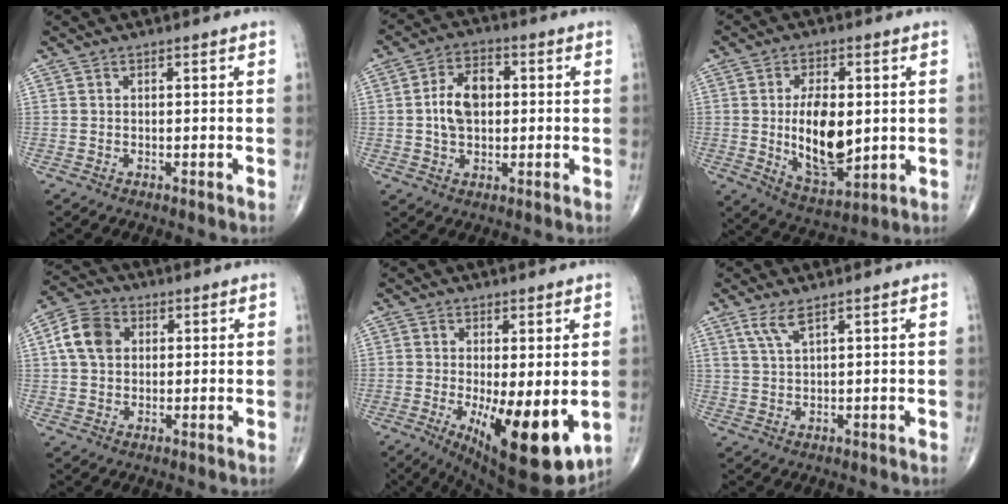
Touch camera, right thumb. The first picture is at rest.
{"total": 8.8, "force": [0.4, 5.7, 6.7], "torque": [-0.103, 0.015, 0.003]}
{"total": 13.6, "force": [0.1, 7.0, 11.6], "torque": [-0.176, -0.016, 0.015]}
{"total": 7.7, "force": [1.6, 5.9, 4.7], "torque": [-0.079, 0.011, 0.021]}
{"total": 15.1, "force": [-3.3, 5.0, 13.9], "torque": [-0.197, -0.029, -0.031]}
{"total": 3.5, "force": [2.3, 0.7, 2.6], "torque": [-0.061, -0.007, 0.054]}